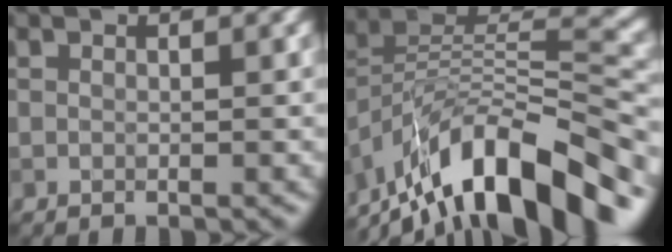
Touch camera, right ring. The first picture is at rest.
{"total": 13.1, "force": [-9.2, 4.2, 8.4], "torque": [-0.139, 0.028, -0.165]}